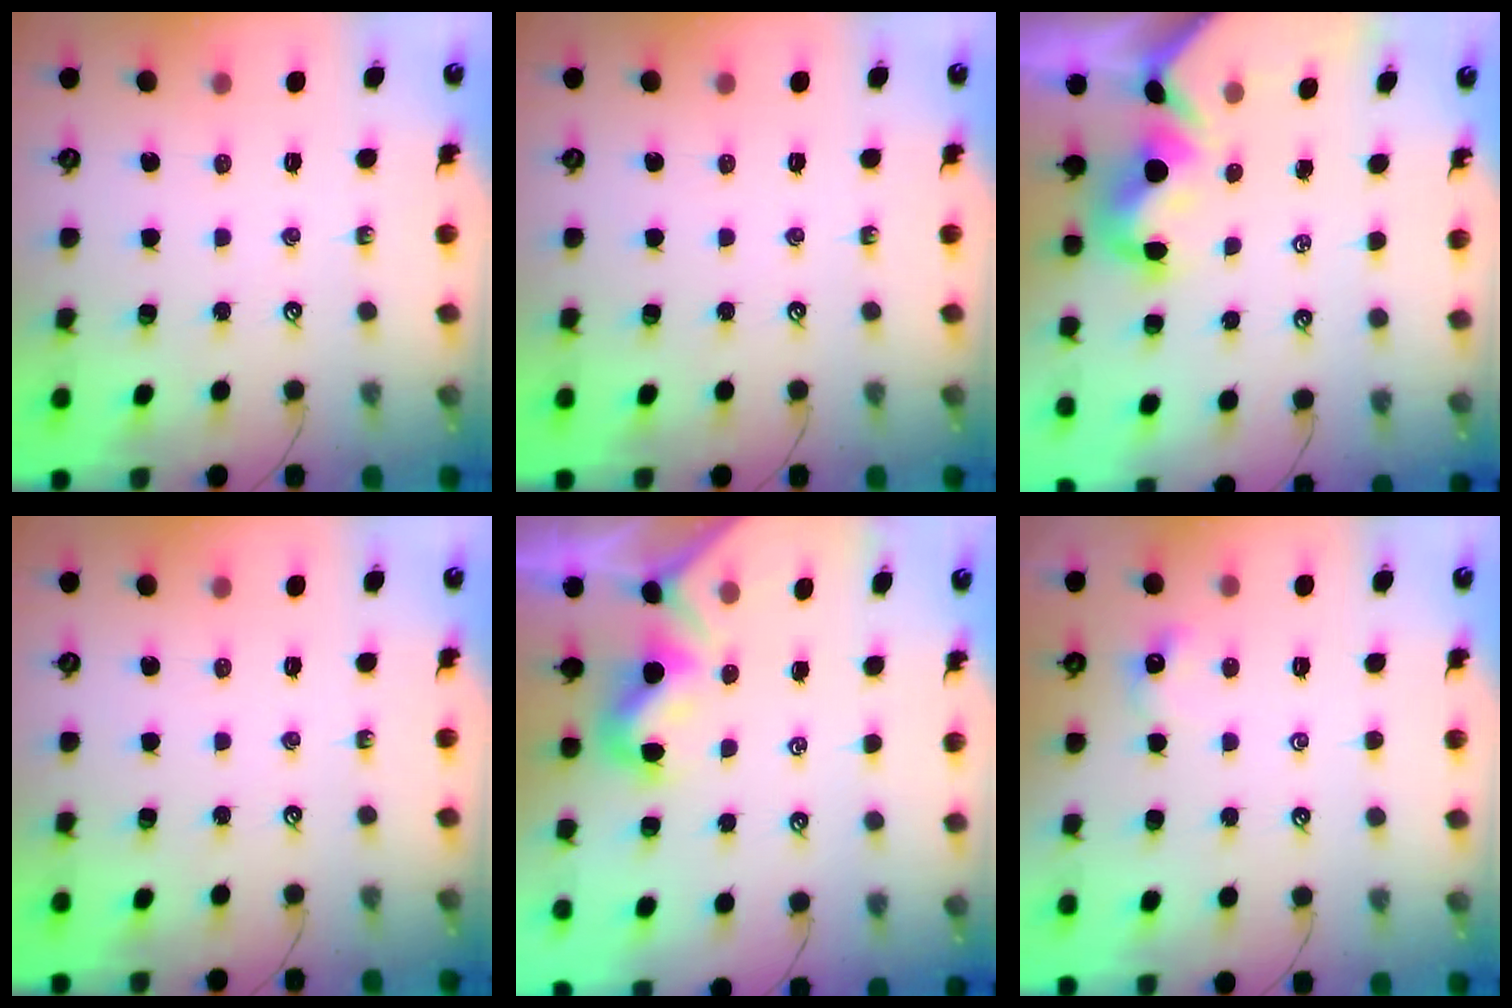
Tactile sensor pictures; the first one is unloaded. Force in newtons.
{"total": 0.0}
{"total": 4.1, "press": 4.0, "slide": 0.8}
{"total": 0.0}
{"total": 1.0, "press": 0.7, "slide": 0.6}
{"total": 1.3, "press": 1.2, "slide": 0.4}